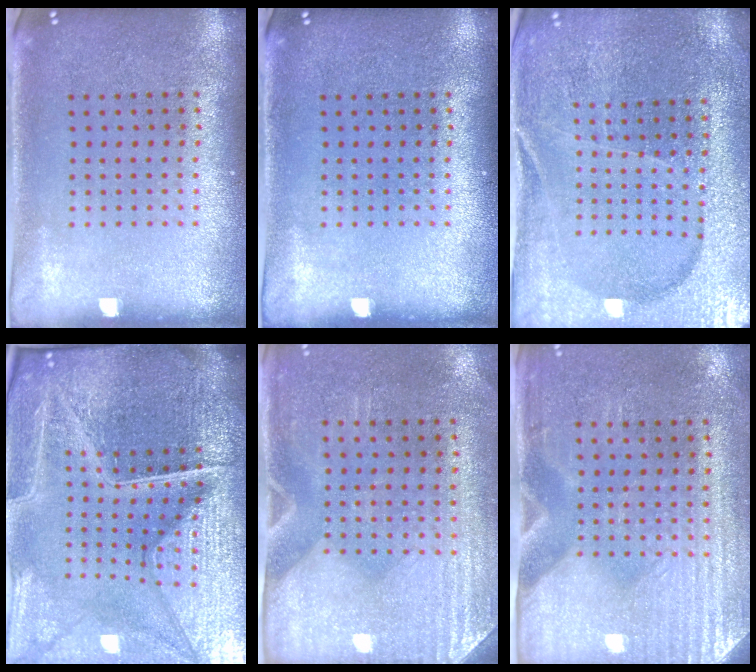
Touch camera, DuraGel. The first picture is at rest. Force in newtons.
{"total": 0.0}
{"total": 3.3, "press": 3.3, "slide": 0.4}
{"total": 6.8, "press": 6.0, "slide": 3.2}
{"total": 2.9, "press": 2.5, "slide": 1.4}
{"total": 2.9, "press": 2.6, "slide": 1.5}